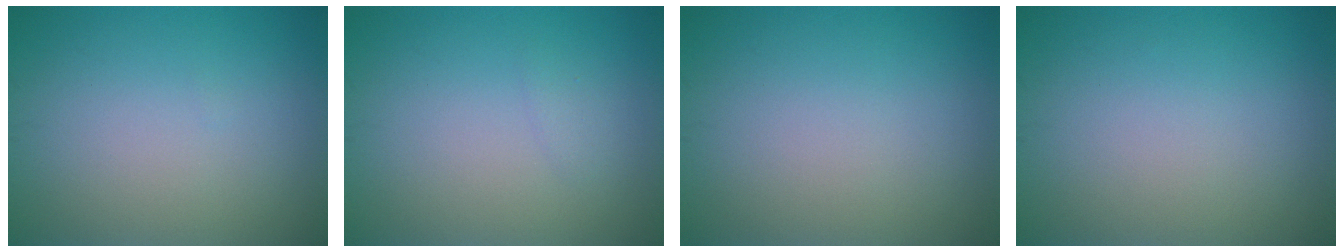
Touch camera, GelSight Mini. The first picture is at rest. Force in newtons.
{"total": 0.6, "press": 0.6, "slide": 0.0}
{"total": 0.0}
{"total": 0.0}